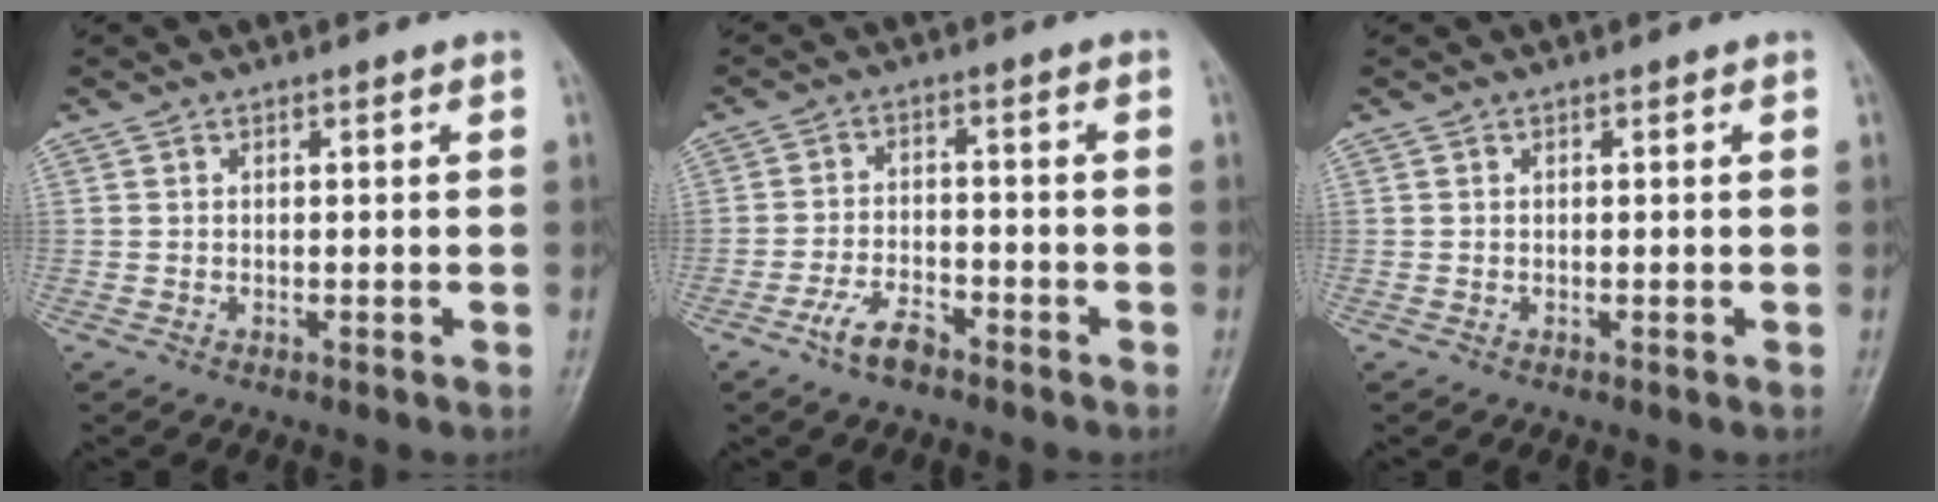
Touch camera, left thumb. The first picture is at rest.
{"total": 5.2, "force": [-3.6, 2.1, 3.1], "torque": [-0.064, 0.021, -0.068]}
{"total": 0.0}